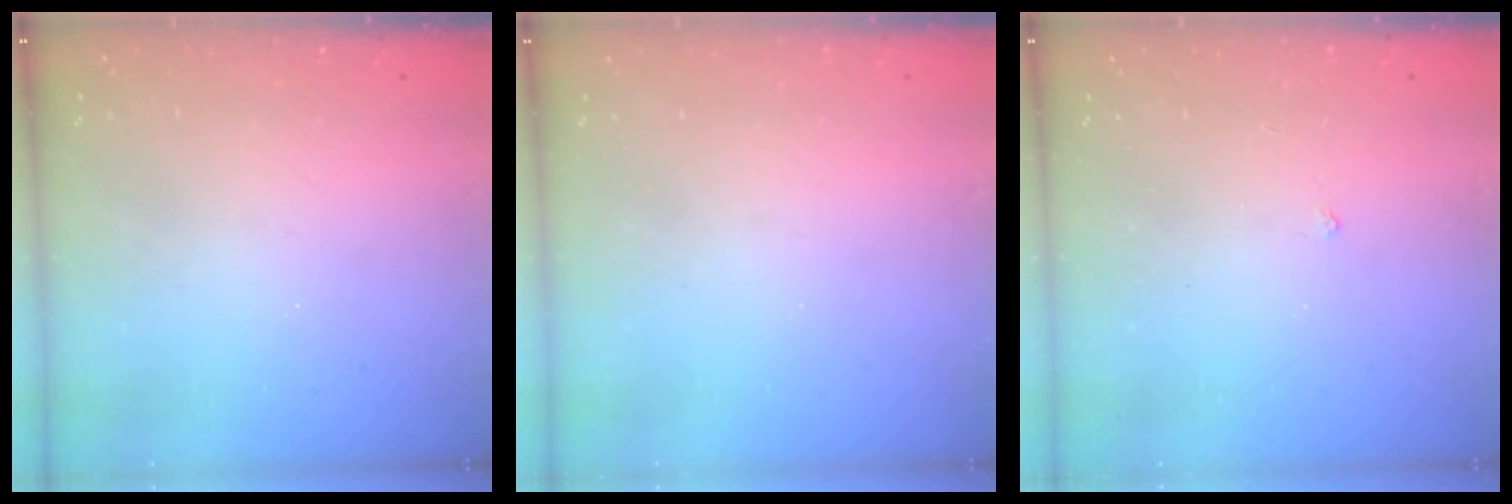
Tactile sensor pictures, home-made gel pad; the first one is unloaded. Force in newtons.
{"total": 0.0}
{"total": 1.1, "press": 1.1, "slide": 0.3}